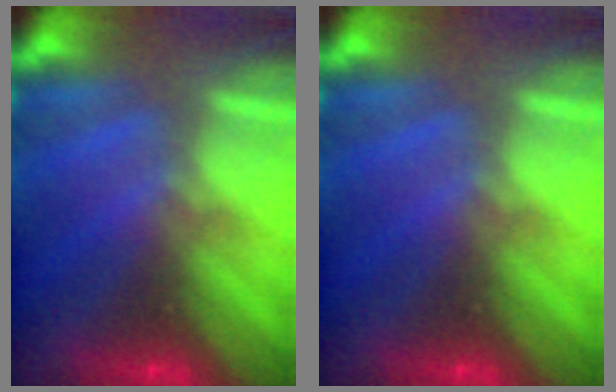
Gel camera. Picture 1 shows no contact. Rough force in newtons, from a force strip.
{"total": 0.0}